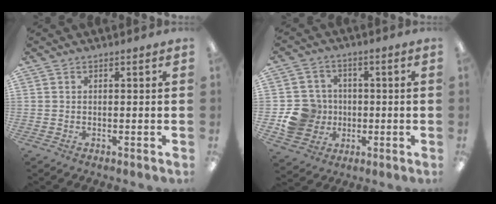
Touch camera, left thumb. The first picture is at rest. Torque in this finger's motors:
{"motor_torque": [-0.01, 0.11, 0.25, -0.25, 0.03]}